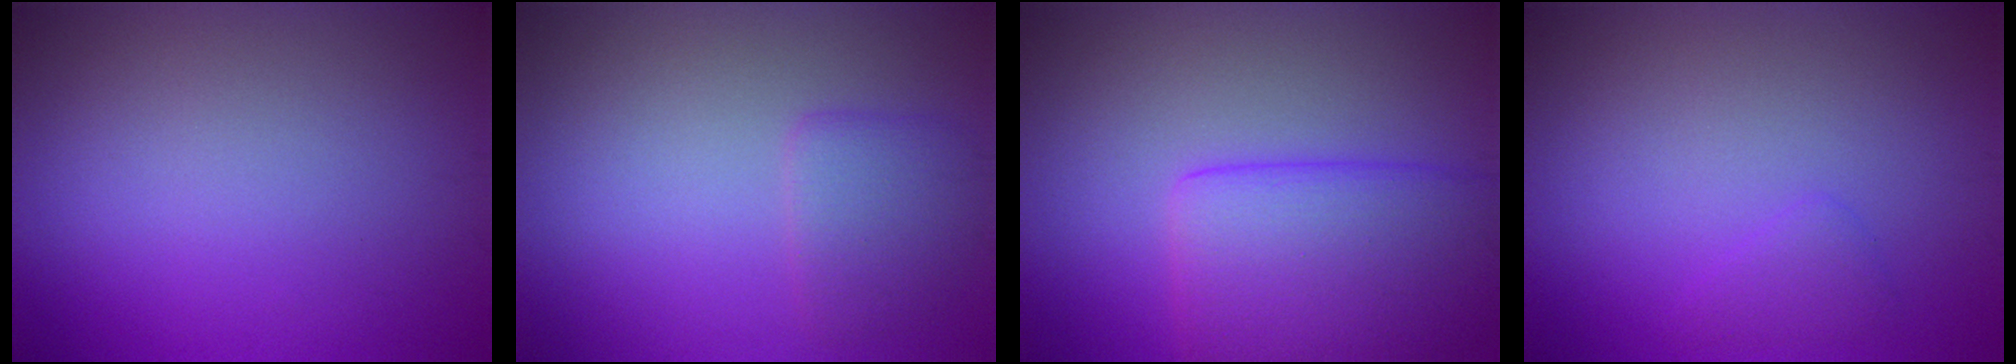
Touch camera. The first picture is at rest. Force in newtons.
{"total": 2.3, "press": 2.3, "slide": 0.2}
{"total": 6.4, "press": 6.4, "slide": 0.3}
{"total": 1.1, "press": 1.1, "slide": 0.1}